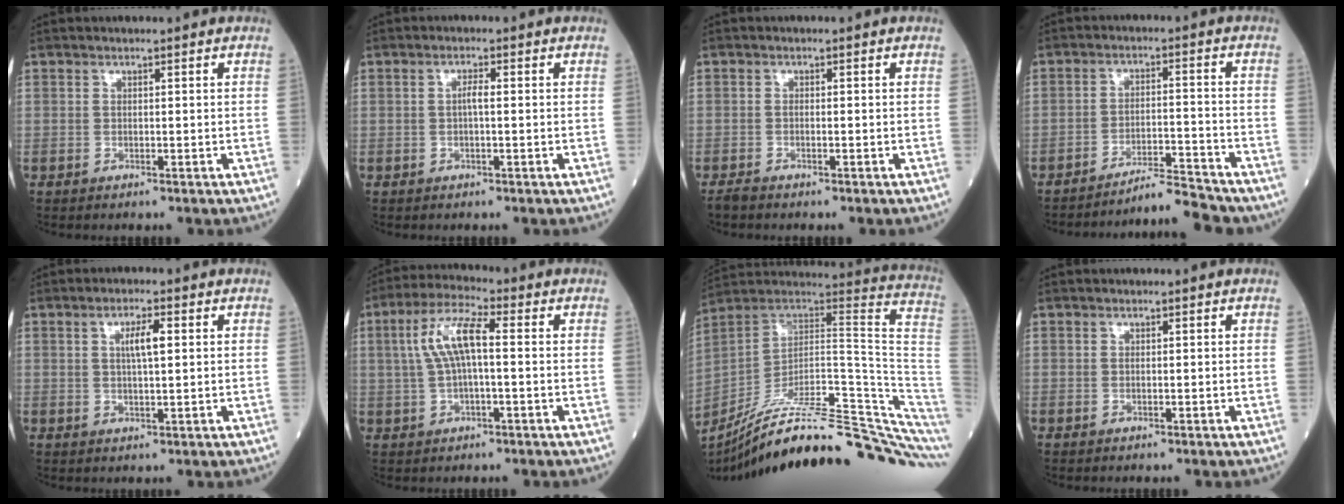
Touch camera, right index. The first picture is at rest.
{"total": 1.5, "force": [-0.1, 0.2, 1.5], "torque": [-0.028, 0.004, -0.002]}
{"total": 1.3, "force": [-1.0, 0.2, 0.8], "torque": [-0.019, -0.002, -0.019]}
{"total": 7.1, "force": [-7.0, -0.5, 0.4], "torque": [-0.003, 0.012, -0.119]}
{"total": 3.8, "force": [1.0, 0.6, 3.6], "torque": [-0.065, 0.003, 0.018]}
{"total": 7.8, "force": [0.9, 1.9, 7.5], "torque": [-0.157, 0.025, 0.016]}
{"total": 29.6, "force": [-23.4, 2.0, 18.0], "torque": [-0.151, 0.015, -0.342]}
{"total": 0.0}